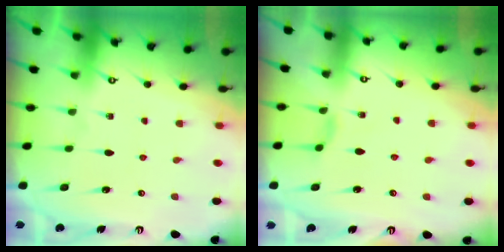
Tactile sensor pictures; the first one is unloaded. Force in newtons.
{"total": 2.1, "press": 2.1, "slide": 0.4}